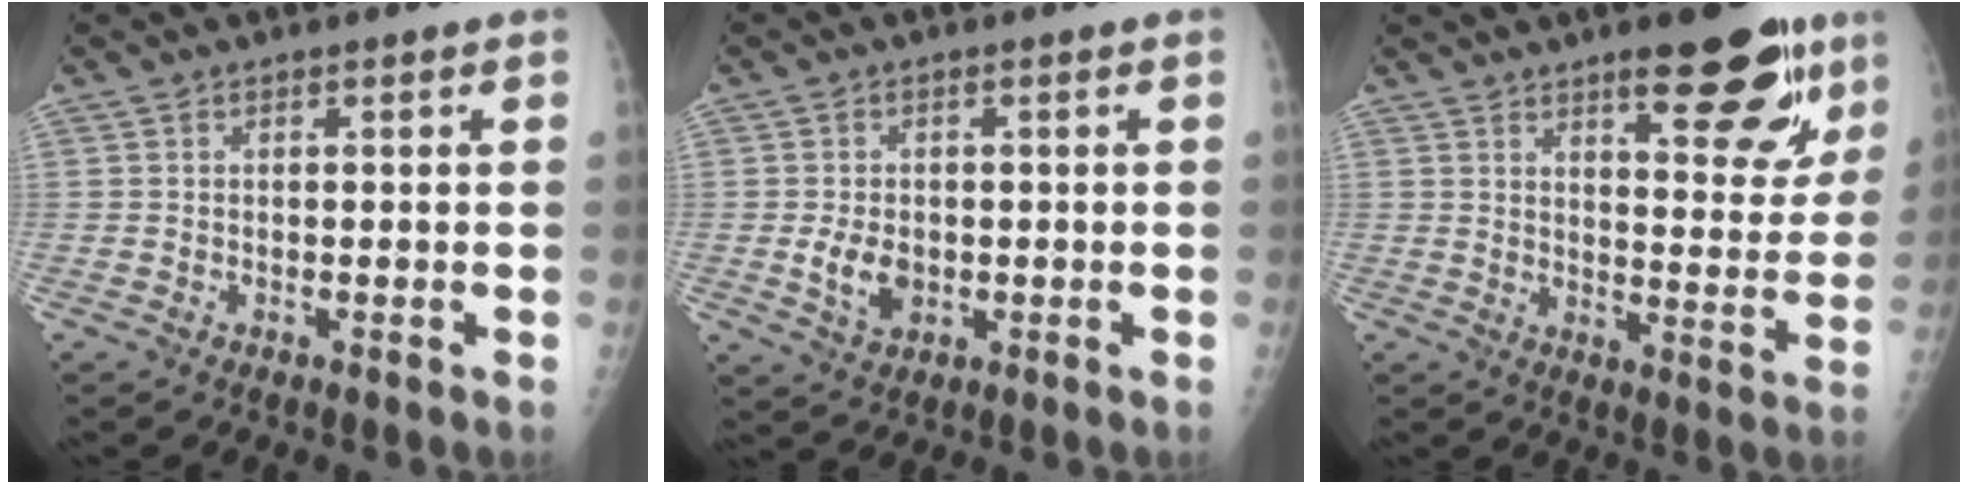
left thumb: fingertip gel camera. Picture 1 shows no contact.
{"total": 4.9, "force": [-0.5, 3.5, 3.4], "torque": [-0.052, -0.004, 0.000]}
{"total": 15.5, "force": [9.3, 5.0, 11.4], "torque": [-0.109, -0.048, 0.129]}